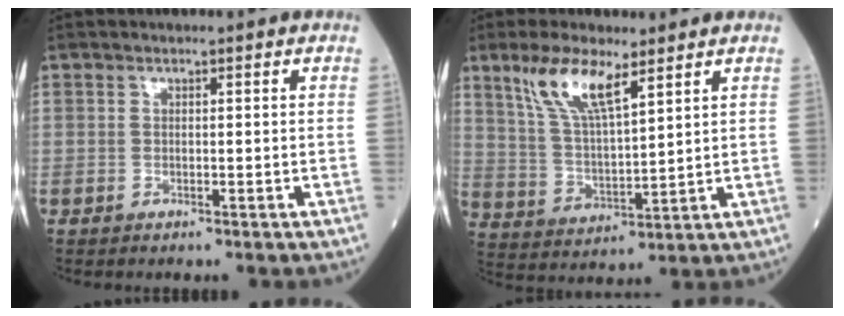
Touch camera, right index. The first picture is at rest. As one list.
[{"total": 10.4, "force": [6.3, 2.7, 7.8], "torque": [-0.169, 0.009, 0.132]}]